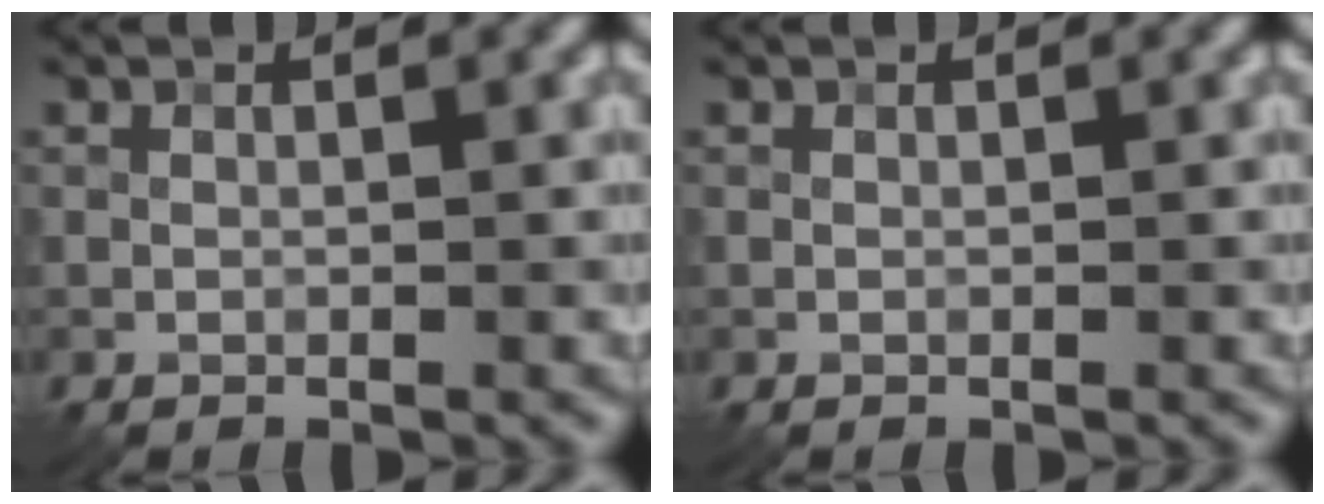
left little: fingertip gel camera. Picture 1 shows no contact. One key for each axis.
{"total": 0.0}